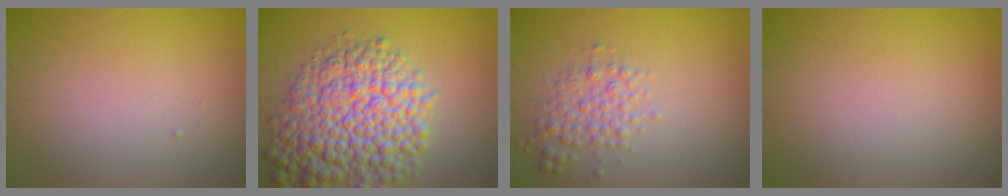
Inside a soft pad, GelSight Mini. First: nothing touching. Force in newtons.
{"total": 11.0, "press": 11.0, "slide": 0.4}
{"total": 2.5, "press": 2.5, "slide": 0.0}
{"total": 0.0}